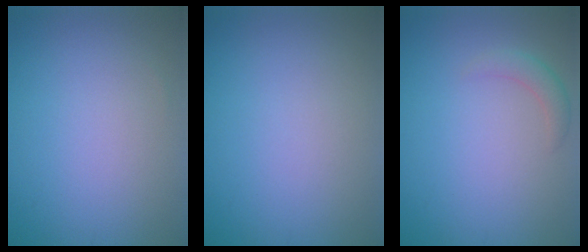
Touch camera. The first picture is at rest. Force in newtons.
{"total": 0.0}
{"total": 1.5, "press": 1.5, "slide": 0.1}